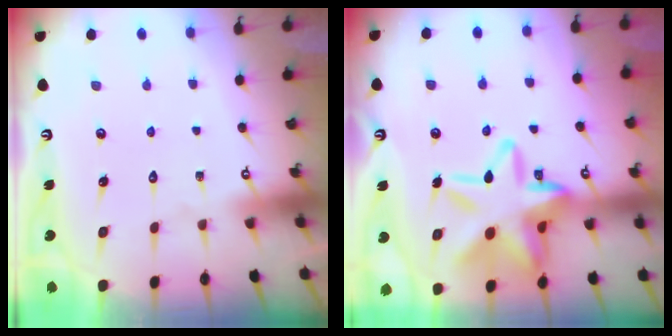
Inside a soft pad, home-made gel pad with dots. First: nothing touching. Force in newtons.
{"total": 21.4, "press": 21.3, "slide": 1.5}